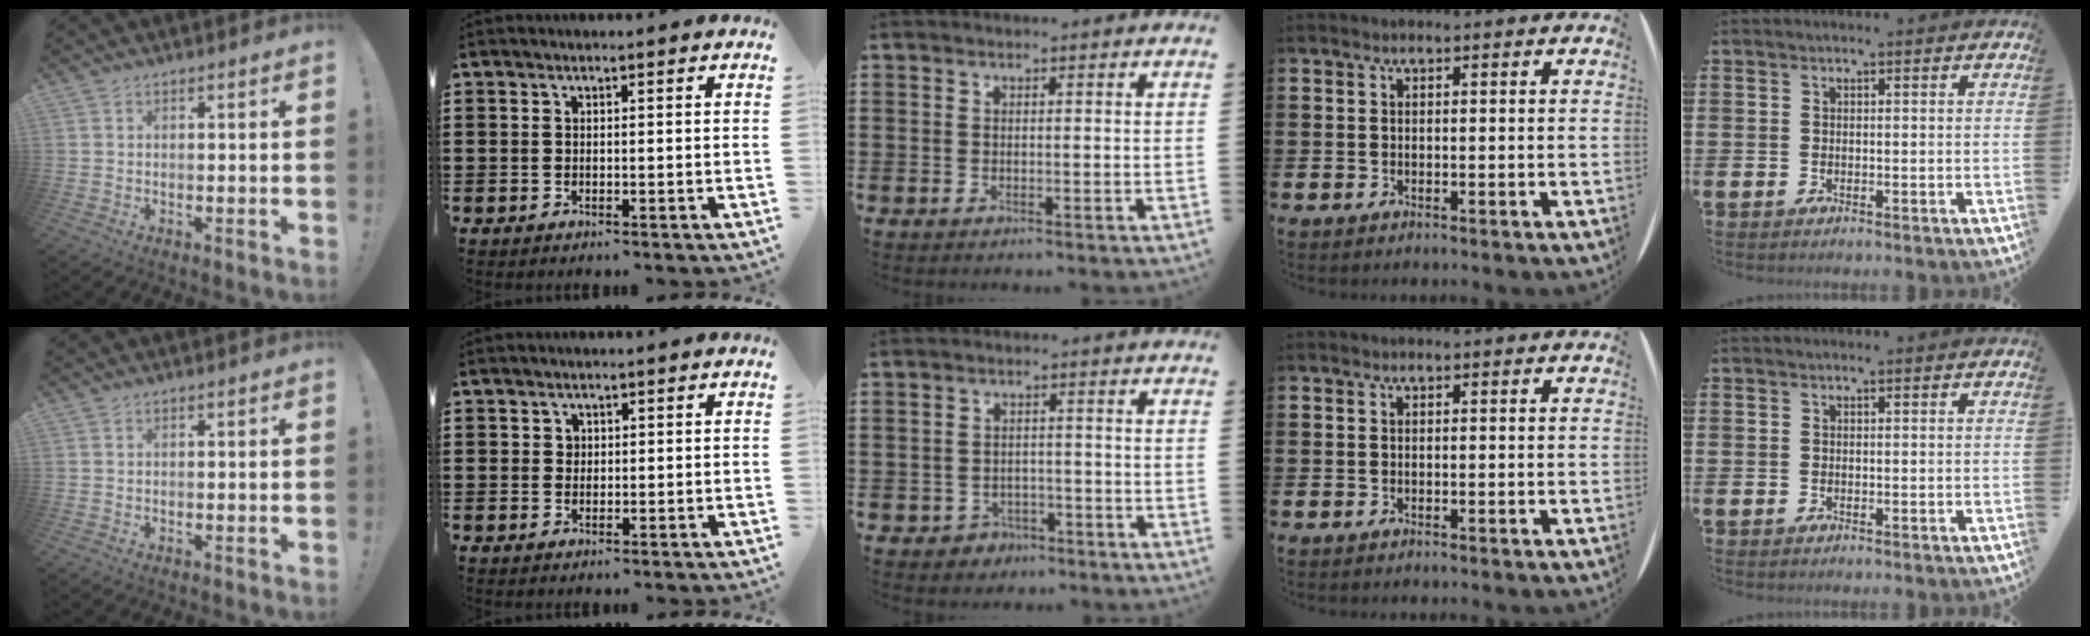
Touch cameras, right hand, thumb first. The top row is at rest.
{"index": {"total": 1.1, "force": [0.6, 0.9, 0.2], "torque": [-0.006, 0.003, 0.012]}, "middle": {"total": 2.4, "force": [-2.1, 1.2, 0.0], "torque": [-0.008, 0.000, -0.047]}}